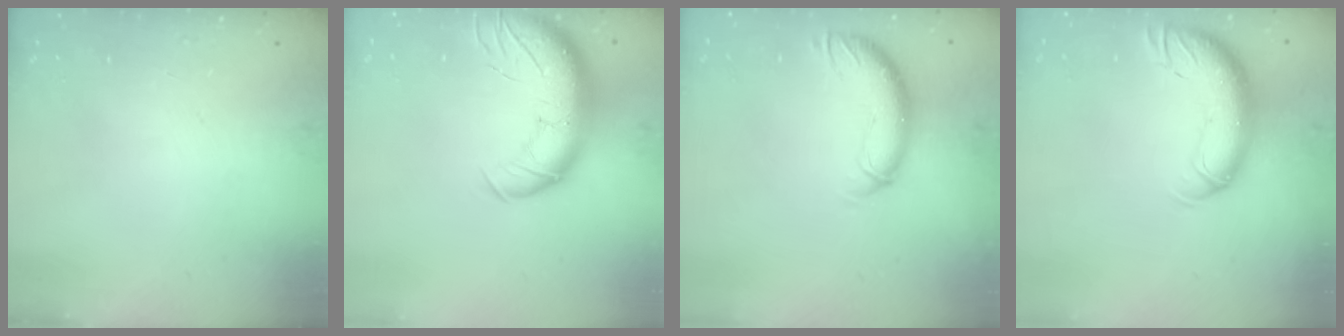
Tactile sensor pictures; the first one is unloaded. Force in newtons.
{"total": 15.2, "press": 14.7, "slide": 3.6}
{"total": 10.3, "press": 10.2, "slide": 1.4}
{"total": 13.1, "press": 12.8, "slide": 2.9}